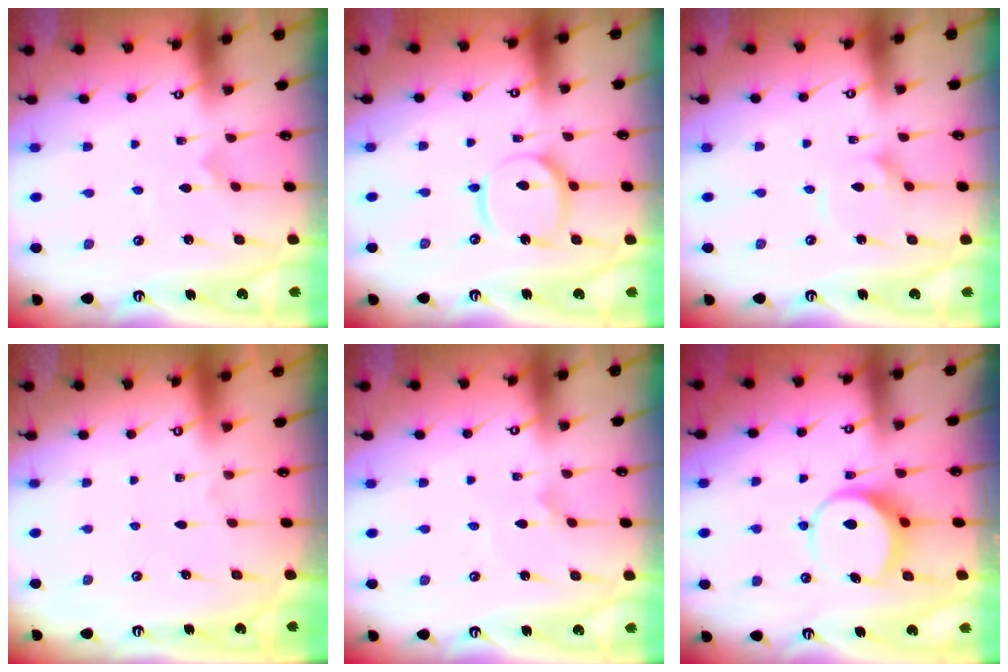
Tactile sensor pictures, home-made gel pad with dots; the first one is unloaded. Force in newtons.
{"total": 12.3, "press": 12.2, "slide": 1.2}
{"total": 2.7, "press": 2.7, "slide": 0.3}
{"total": 0.0}
{"total": 1.3, "press": 1.3, "slide": 0.2}
{"total": 7.0, "press": 6.9, "slide": 1.0}